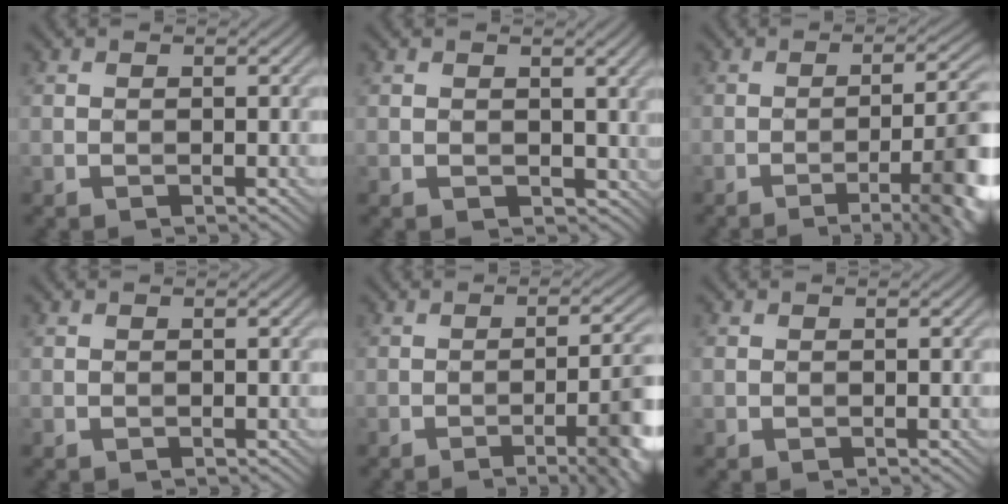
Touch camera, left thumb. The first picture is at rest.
{"total": 3.4, "force": [0.7, 2.6, 2.1], "torque": [-0.042, -0.006, 0.012]}
{"total": 10.7, "force": [-4.2, 2.7, 9.5], "torque": [-0.104, 0.009, -0.058]}
{"total": 0.0}
{"total": 9.3, "force": [-3.5, 2.5, 8.3], "torque": [-0.090, 0.003, -0.046]}
{"total": 0.8, "force": [0.2, 0.7, 0.4], "torque": [-0.014, 0.002, 0.005]}